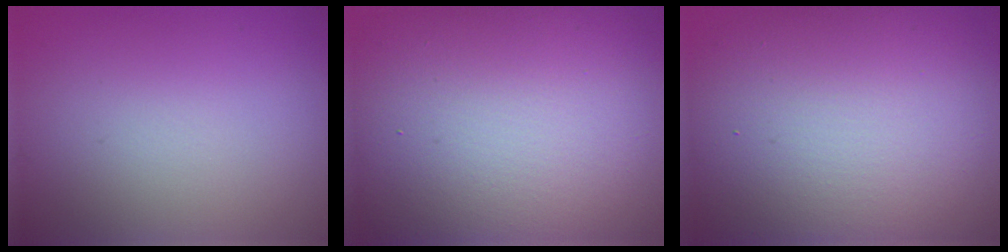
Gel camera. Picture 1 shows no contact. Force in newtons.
{"total": 18.1, "press": 18.0, "slide": 1.0}
{"total": 14.6, "press": 14.6, "slide": 0.8}